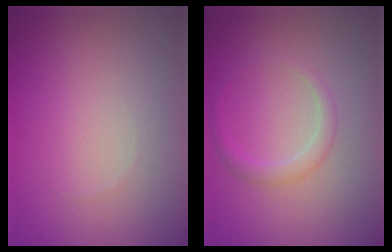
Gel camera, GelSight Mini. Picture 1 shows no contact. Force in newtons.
{"total": 1.4, "press": 1.4, "slide": 0.0}